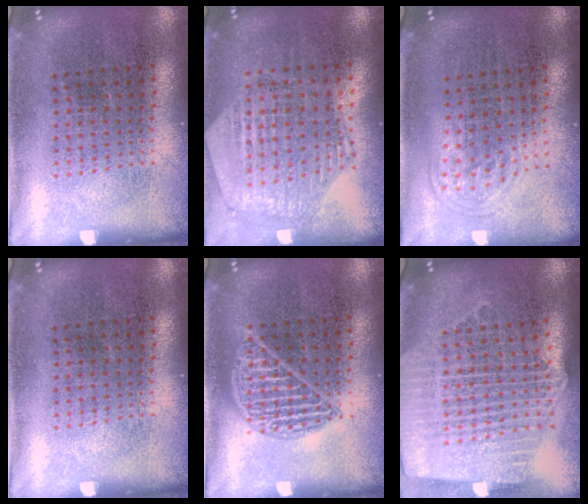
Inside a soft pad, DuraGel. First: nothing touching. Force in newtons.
{"total": 1.3, "press": 1.2, "slide": 0.2}
{"total": 1.0, "press": 0.6, "slide": 0.8}
{"total": 0.0}
{"total": 1.0, "press": 1.0, "slide": 0.1}
{"total": 2.5, "press": 2.1, "slide": 1.3}